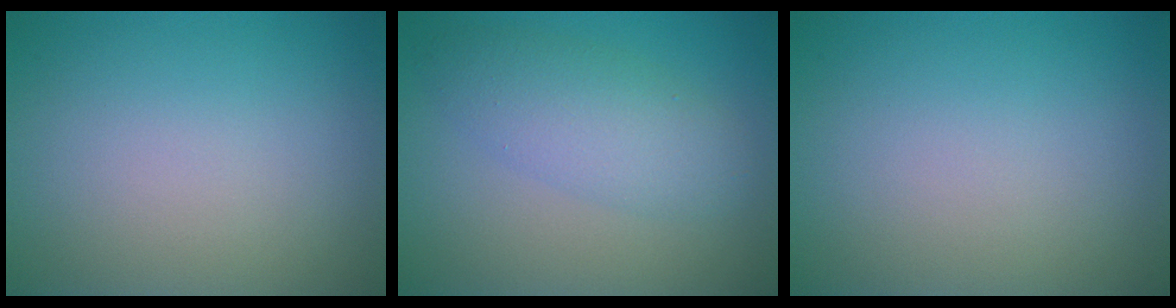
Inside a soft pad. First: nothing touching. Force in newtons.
{"total": 4.2, "press": 4.2, "slide": 0.1}
{"total": 0.0}